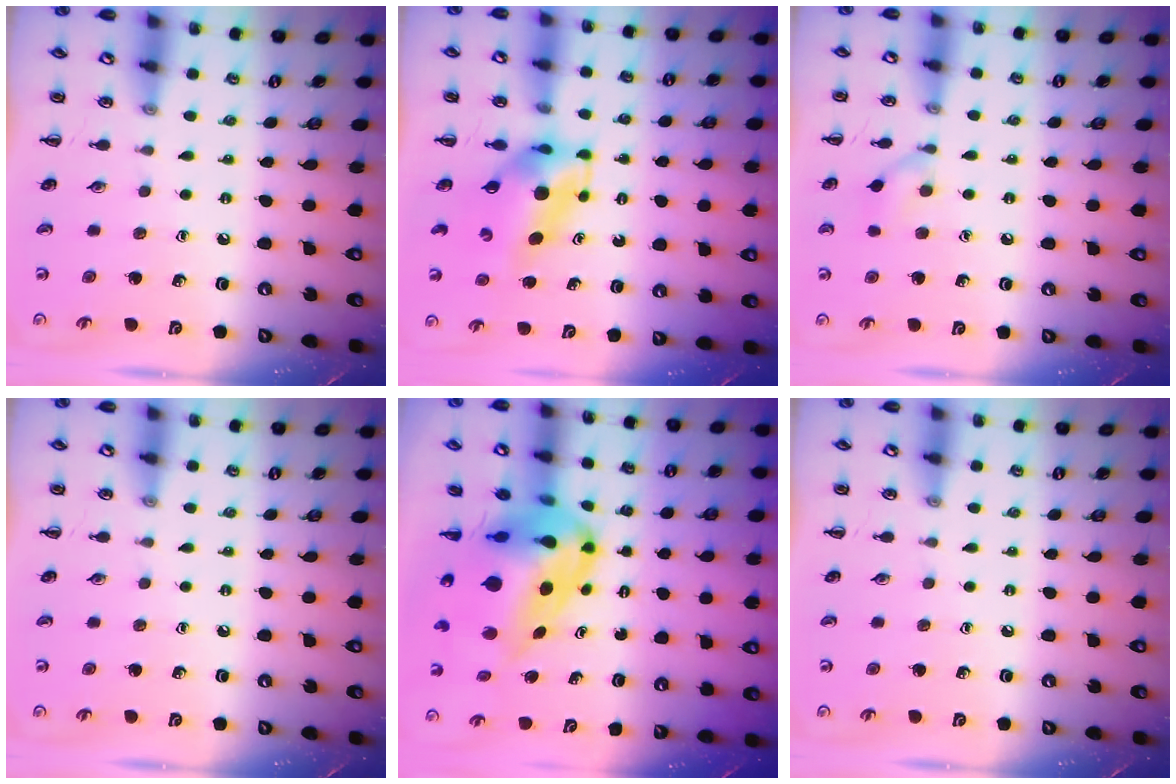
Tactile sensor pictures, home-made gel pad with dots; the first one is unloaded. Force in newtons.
{"total": 5.4, "press": 5.1, "slide": 1.5}
{"total": 7.4, "press": 7.2, "slide": 1.9}
{"total": 0.0}
{"total": 11.5, "press": 10.9, "slide": 3.6}
{"total": 0.0}